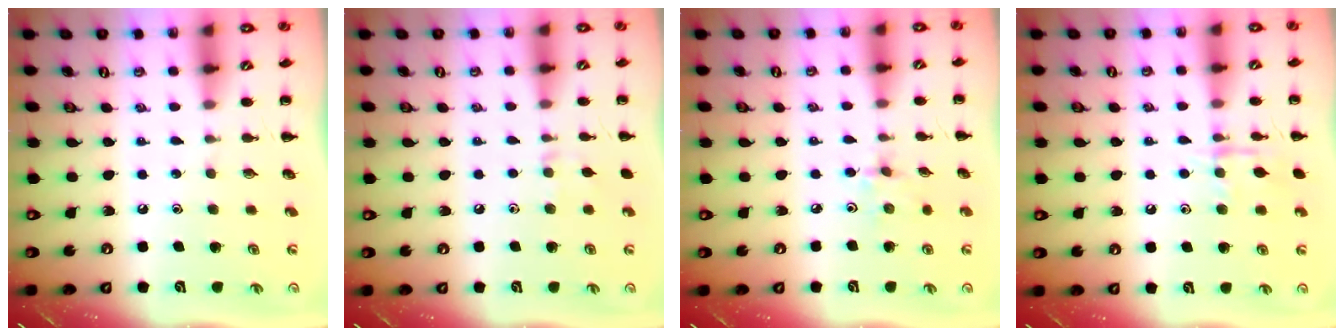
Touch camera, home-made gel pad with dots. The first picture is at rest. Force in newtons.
{"total": 5.7, "press": 5.6, "slide": 1.5}
{"total": 3.0, "press": 2.8, "slide": 0.9}
{"total": 9.0, "press": 9.0, "slide": 0.5}